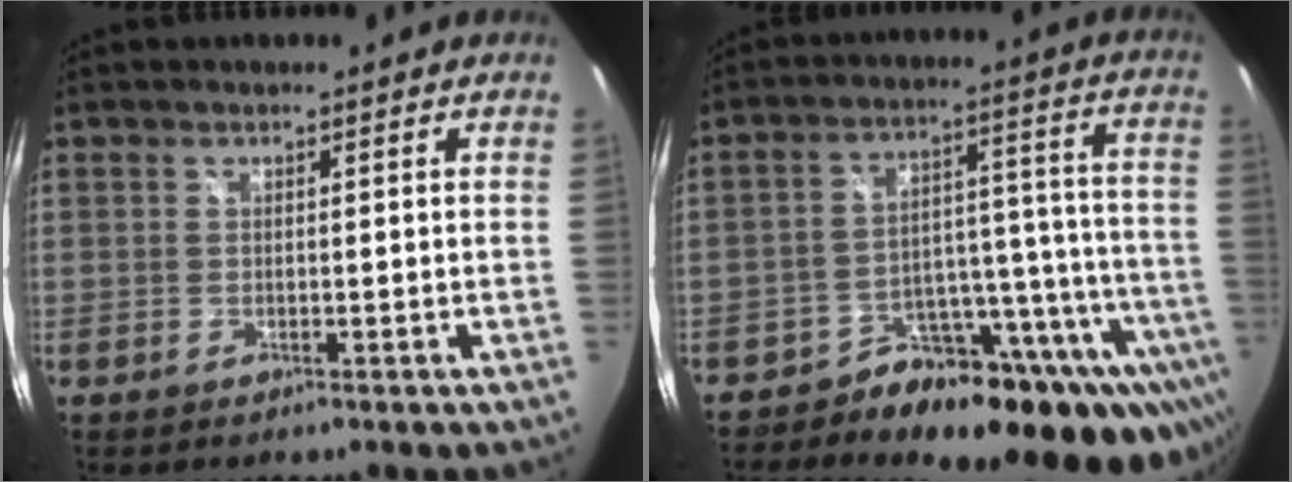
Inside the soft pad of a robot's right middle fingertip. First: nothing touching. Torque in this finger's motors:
{"motor_torque": [1.08, -1.06, 0.39, 0.13]}